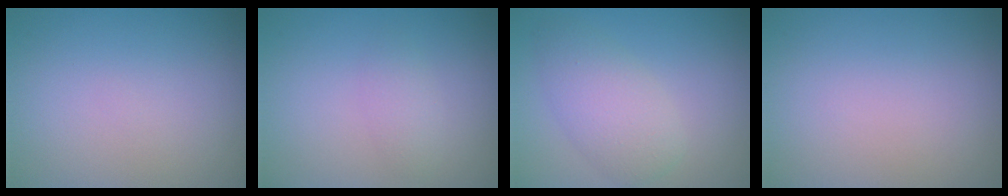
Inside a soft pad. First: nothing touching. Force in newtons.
{"total": 1.4, "press": 1.4, "slide": 0.0}
{"total": 3.9, "press": 3.9, "slide": 0.1}
{"total": 0.0}